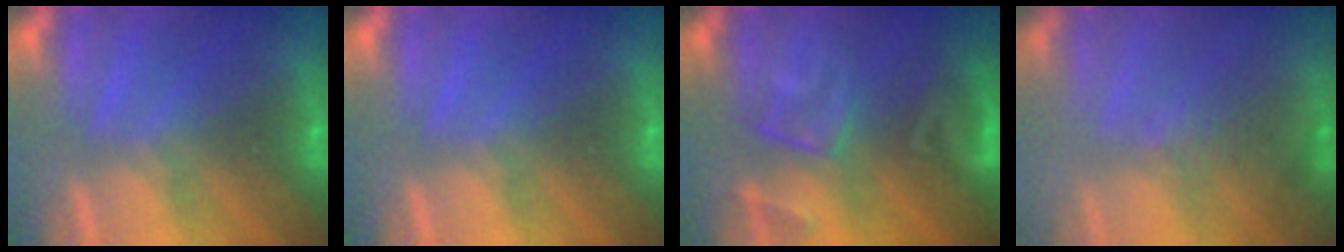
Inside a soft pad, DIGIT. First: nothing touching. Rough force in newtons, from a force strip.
{"total": 0.0}
{"total": 2.9}
{"total": 2.5}